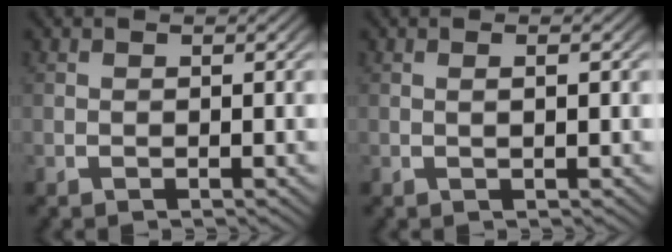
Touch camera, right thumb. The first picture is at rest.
{"total": 0.9, "force": [0.2, 0.2, 0.9], "torque": [-0.016, 0.002, 0.004]}